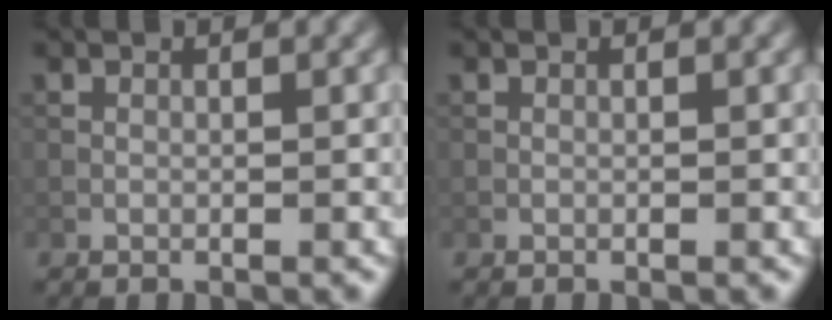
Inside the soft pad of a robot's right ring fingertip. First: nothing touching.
{"total": 0.0}